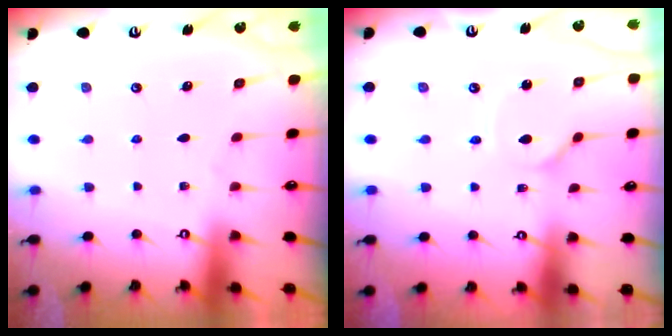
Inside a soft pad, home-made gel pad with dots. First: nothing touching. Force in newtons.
{"total": 4.4, "press": 4.3, "slide": 0.8}